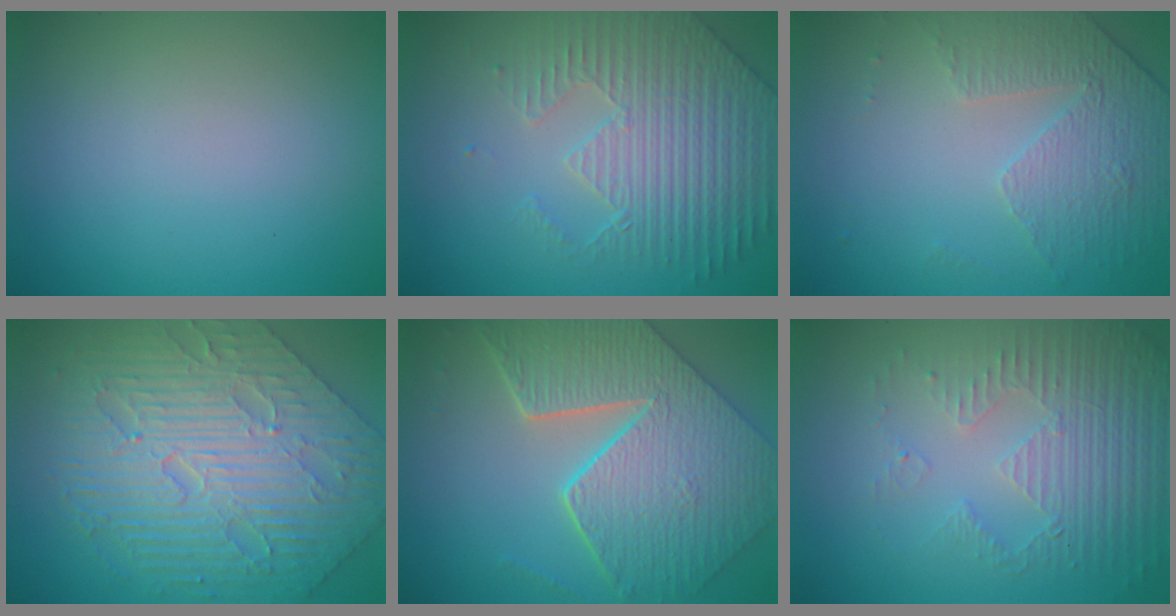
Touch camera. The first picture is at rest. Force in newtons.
{"total": 4.4, "press": 4.3, "slide": 1.1}
{"total": 4.7, "press": 3.1, "slide": 3.6}
{"total": 8.6, "press": 6.8, "slide": 5.2}
{"total": 9.7, "press": 6.8, "slide": 7.0}
{"total": 5.4, "press": 3.6, "slide": 4.0}